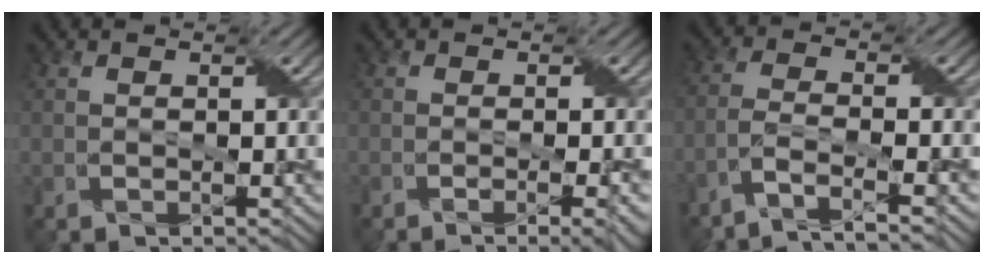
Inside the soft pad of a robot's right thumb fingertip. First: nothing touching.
{"total": 4.7, "force": [-2.2, 1.2, 4.0], "torque": [-0.046, 0.002, -0.025]}
{"total": 5.7, "force": [-4.2, 1.0, 3.8], "torque": [-0.065, 0.004, -0.088]}